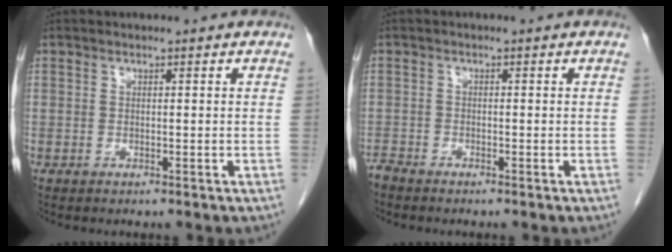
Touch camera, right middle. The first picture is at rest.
{"total": 1.5, "force": [-1.5, 0.1, 0.2], "torque": [-0.008, -0.004, -0.028]}